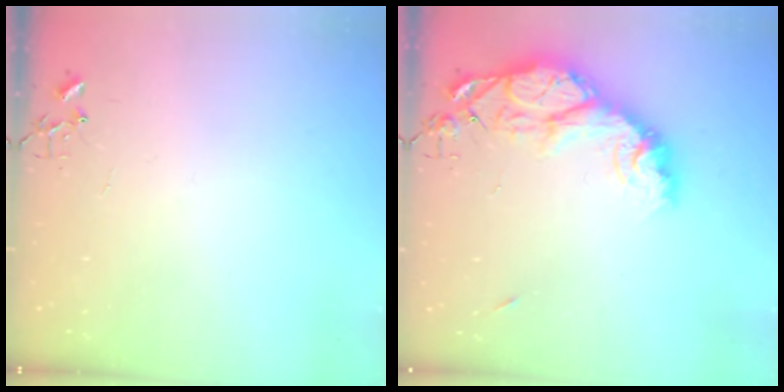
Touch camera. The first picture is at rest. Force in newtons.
{"total": 15.3, "press": 15.2, "slide": 1.3}